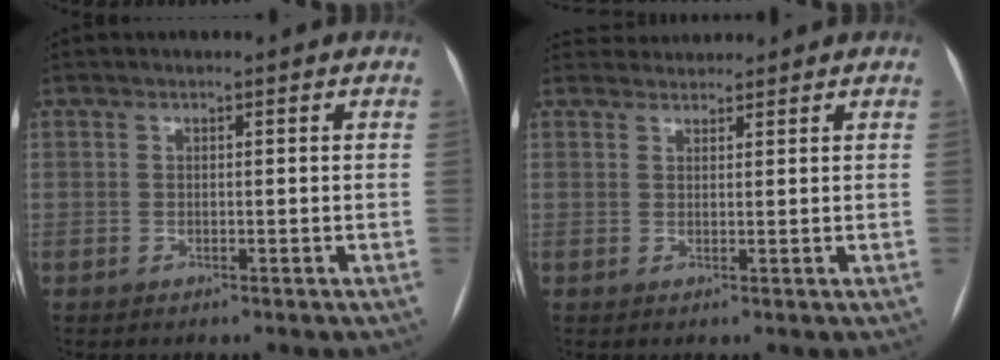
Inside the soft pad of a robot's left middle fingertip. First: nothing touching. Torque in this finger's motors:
{"motor_torque": [0.01, -0.03, -0.04, -0.01]}